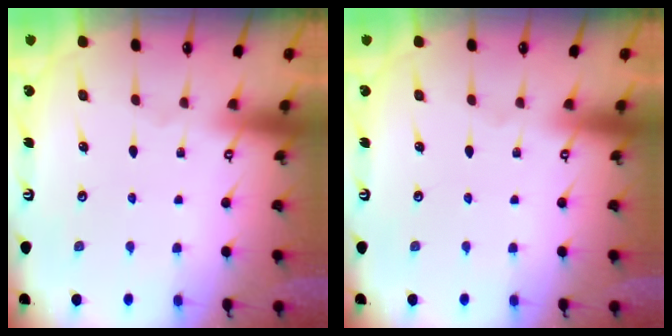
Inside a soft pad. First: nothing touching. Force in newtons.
{"total": 0.0}